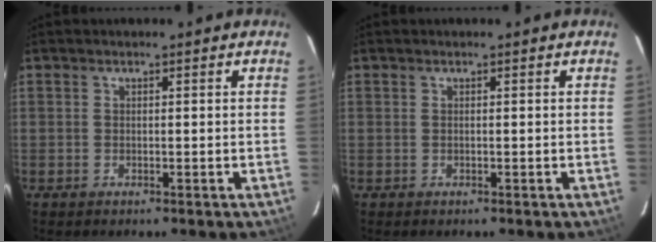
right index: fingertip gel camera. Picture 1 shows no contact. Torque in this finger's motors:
{"motor_torque": [0.00, 0.00, 0.00, 0.00]}